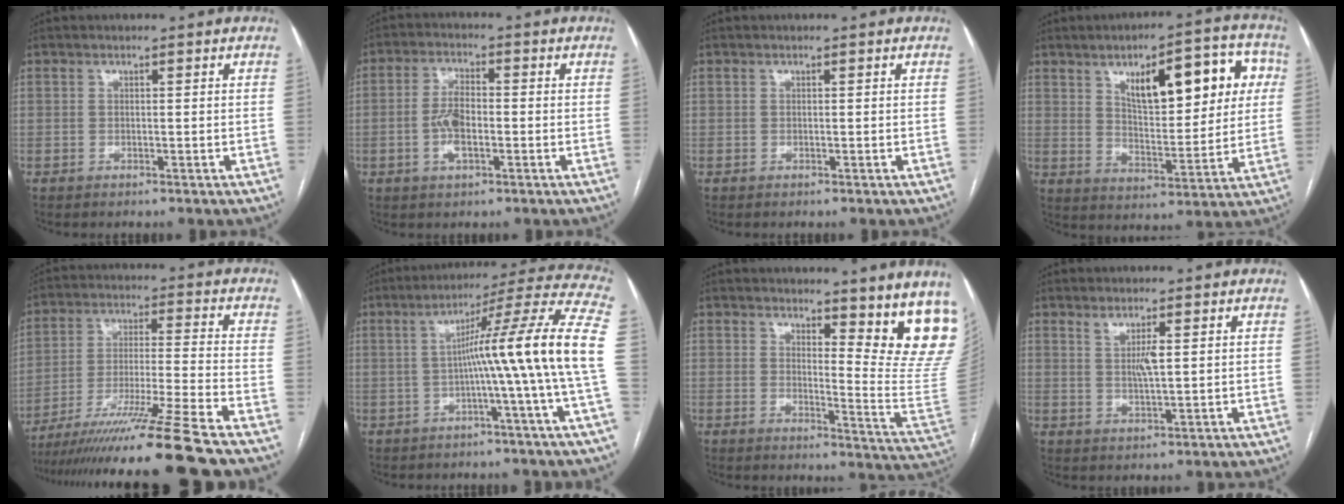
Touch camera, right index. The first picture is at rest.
{"total": 5.4, "force": [-1.2, 2.1, 4.8], "torque": [-0.099, 0.006, -0.023]}
{"total": 0.0}
{"total": 15.9, "force": [5.7, 6.1, 13.6], "torque": [-0.179, 0.028, 0.087]}
{"total": 18.5, "force": [-15.2, -3.2, 10.2], "torque": [-0.171, -0.038, -0.255]}
{"total": 15.0, "force": [-1.8, -2.8, 14.6], "torque": [-0.196, 0.018, -0.036]}
{"total": 12.9, "force": [10.5, 1.6, 7.3], "torque": [-0.069, -0.067, 0.110]}
{"total": 3.0, "force": [1.1, 0.2, 2.8], "torque": [-0.055, -0.002, 0.022]}